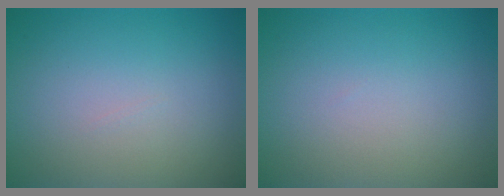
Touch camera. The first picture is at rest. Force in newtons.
{"total": 0.0}